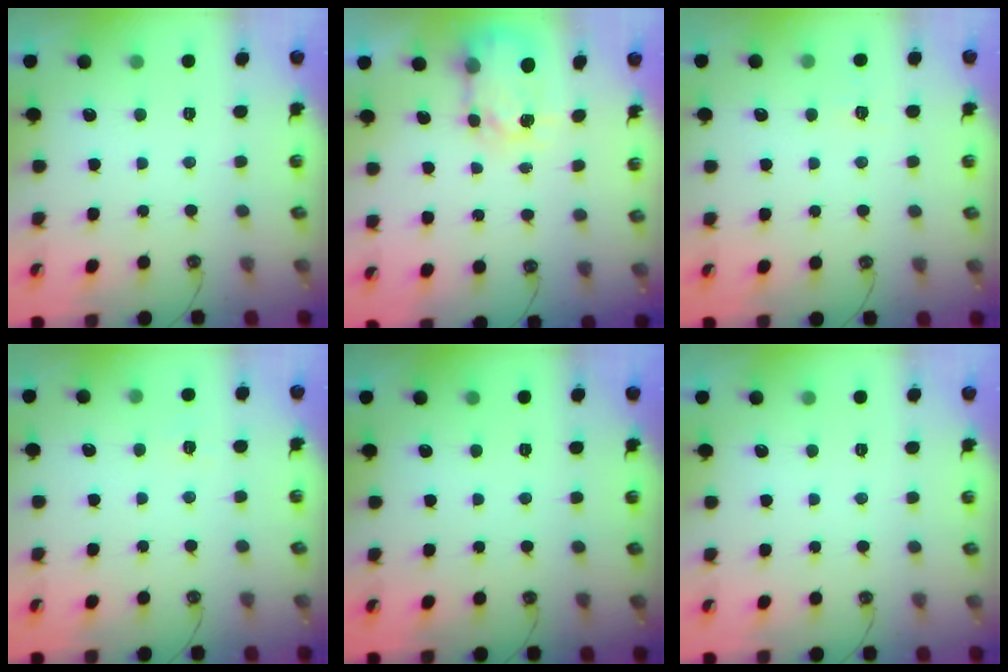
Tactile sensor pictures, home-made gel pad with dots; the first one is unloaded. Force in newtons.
{"total": 5.4, "press": 5.4, "slide": 0.4}
{"total": 2.7, "press": 2.7, "slide": 0.4}
{"total": 5.0, "press": 5.0, "slide": 0.5}
{"total": 0.0}
{"total": 0.0}